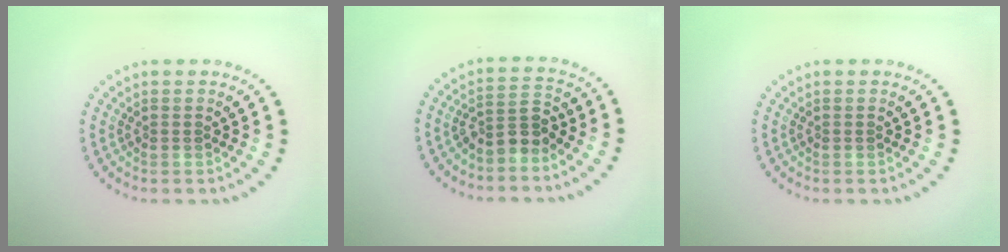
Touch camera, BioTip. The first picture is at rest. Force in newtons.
{"total": 2.9, "press": 2.4, "slide": 1.6}
{"total": 0.0}